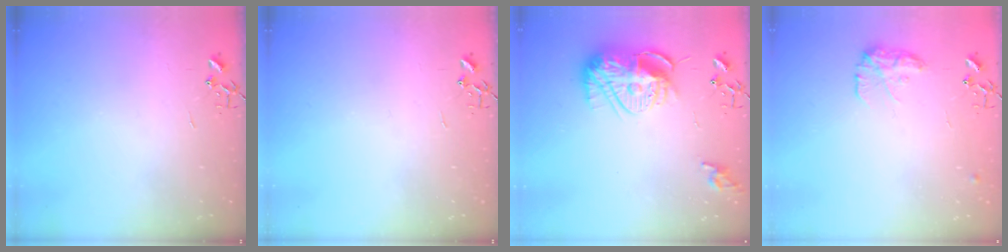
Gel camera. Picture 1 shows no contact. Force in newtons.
{"total": 0.0}
{"total": 15.3, "press": 15.3, "slide": 0.9}
{"total": 10.8, "press": 10.8, "slide": 0.6}